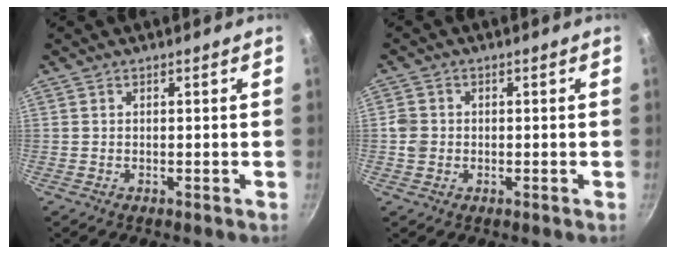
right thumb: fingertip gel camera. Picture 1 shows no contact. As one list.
[{"total": 3.1, "force": [-0.4, 2.8, 1.3], "torque": [-0.016, 0.009, -0.010]}]